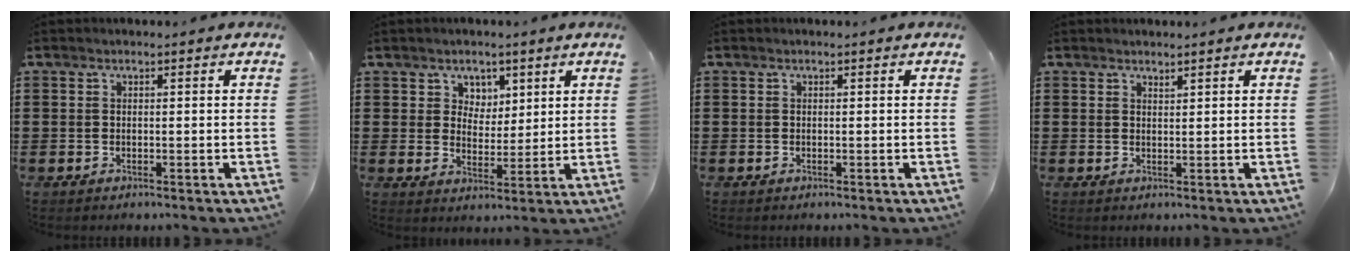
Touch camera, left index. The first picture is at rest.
{"total": 3.7, "force": [2.4, 2.8, 0.1], "torque": [-0.013, 0.004, 0.042]}
{"total": 0.0}
{"total": 1.2, "force": [1.2, 0.1, 0.2], "torque": [-0.005, -0.002, 0.023]}